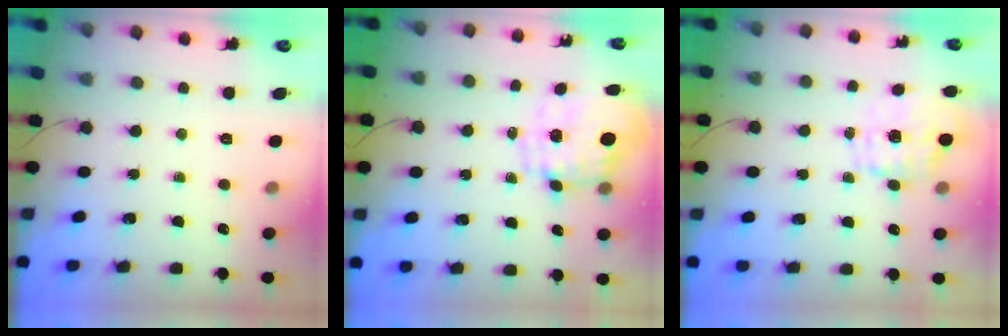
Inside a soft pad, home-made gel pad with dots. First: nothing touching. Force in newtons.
{"total": 3.4, "press": 3.1, "slide": 1.4}
{"total": 7.4, "press": 7.2, "slide": 1.5}